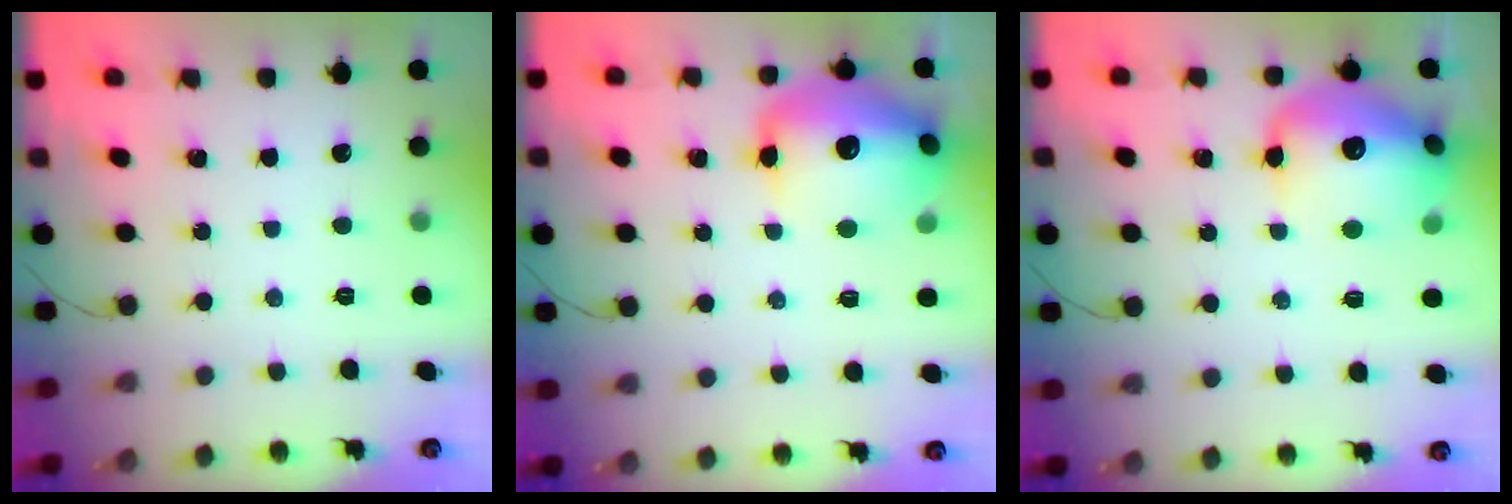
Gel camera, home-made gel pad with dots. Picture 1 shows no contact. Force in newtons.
{"total": 17.8, "press": 17.5, "slide": 3.4}
{"total": 18.7, "press": 18.5, "slide": 2.3}